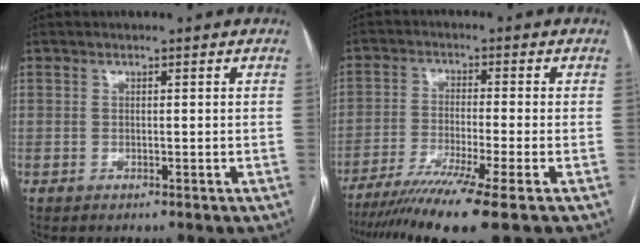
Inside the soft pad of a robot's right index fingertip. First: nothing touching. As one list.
[{"total": 11.9, "force": [-8.7, -1.9, 7.9], "torque": [-0.132, -0.033, -0.139]}]